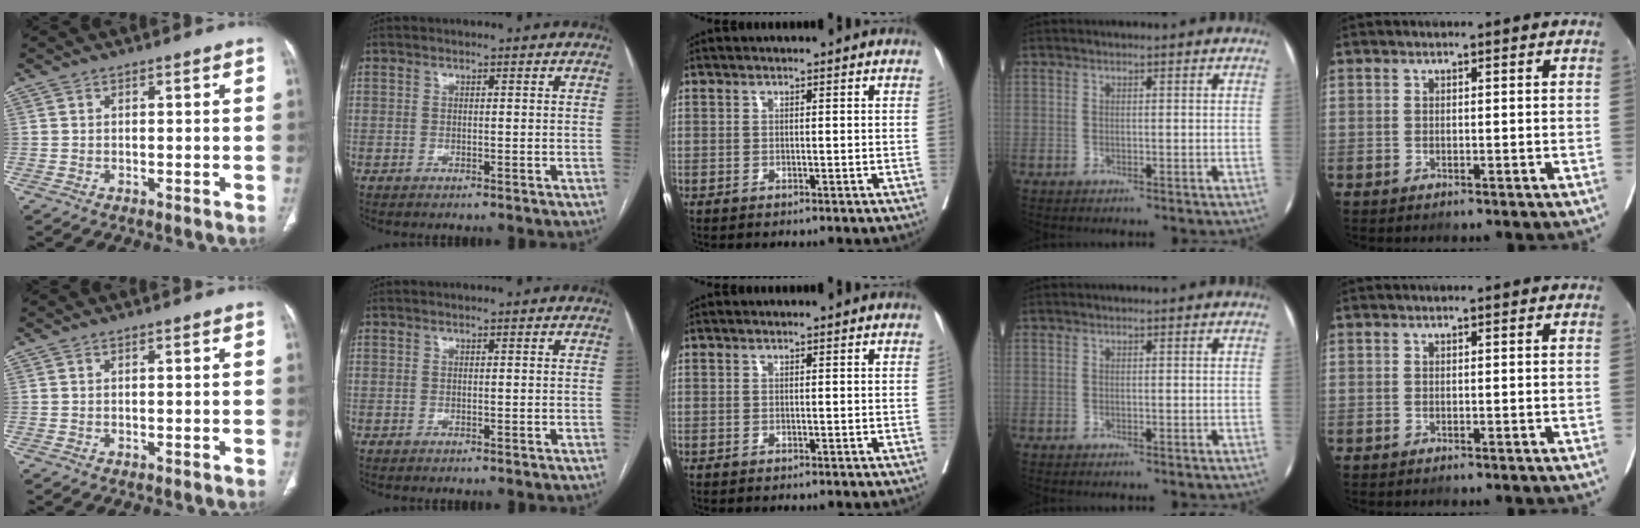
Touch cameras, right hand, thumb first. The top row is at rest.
{}